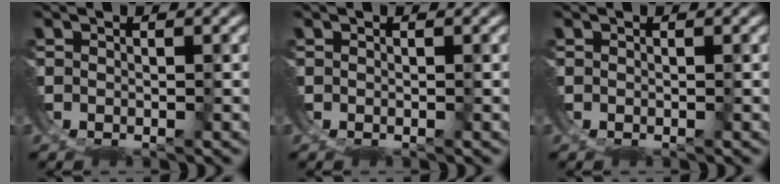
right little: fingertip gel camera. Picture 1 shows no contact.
{"total": 0.0}
{"total": 0.0}